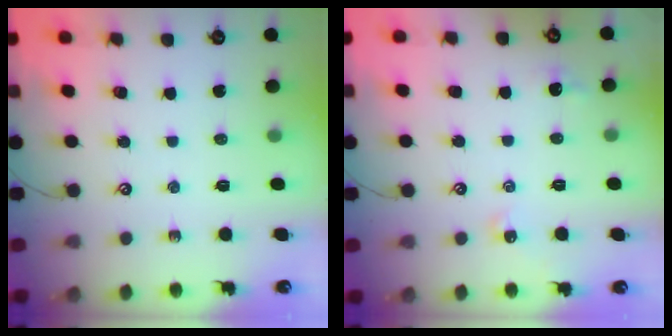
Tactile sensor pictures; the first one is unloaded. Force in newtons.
{"total": 2.4, "press": 2.4, "slide": 0.5}